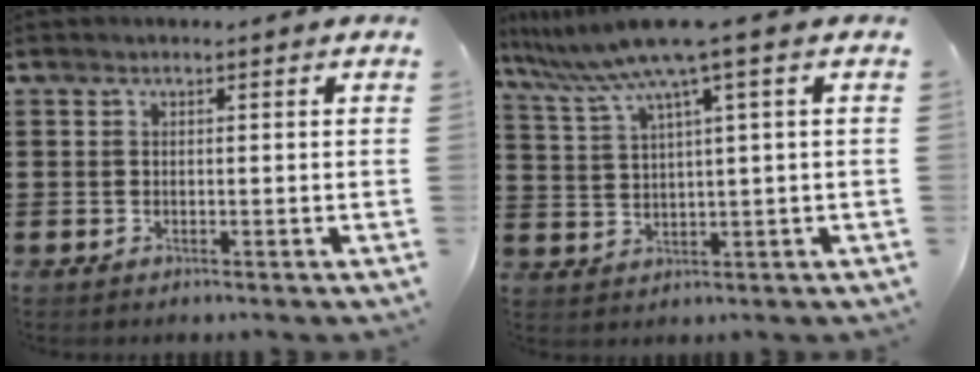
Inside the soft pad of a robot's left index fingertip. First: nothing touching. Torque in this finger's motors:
{"motor_torque": [1.28, -0.86, 0.61, 0.21]}